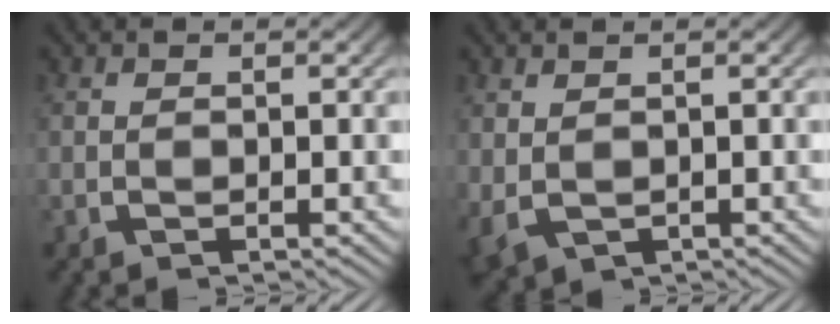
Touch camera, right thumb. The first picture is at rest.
{"total": 2.3, "force": [-0.1, 1.9, 1.3], "torque": [-0.032, -0.016, 0.015]}